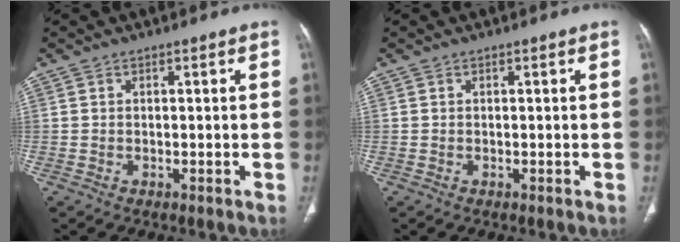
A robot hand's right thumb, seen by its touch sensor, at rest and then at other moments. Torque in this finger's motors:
{"motor_torque": [0.01, 0.01, 0.00, 0.00, 0.00]}